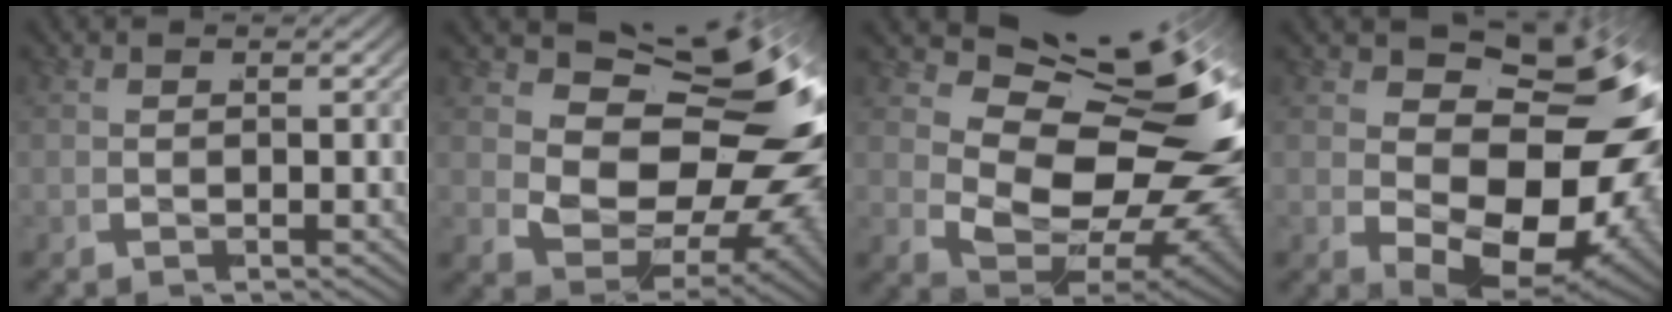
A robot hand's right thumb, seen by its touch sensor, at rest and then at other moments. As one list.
[{"total": 18.6, "force": [1.2, 12.2, 13.9], "torque": [-0.239, -0.046, 0.028]}, {"total": 19.0, "force": [0.2, 11.3, 15.3], "torque": [-0.261, -0.059, 0.031]}, {"total": 20.7, "force": [-0.1, 14.1, 15.2], "torque": [-0.223, -0.056, 0.015]}]